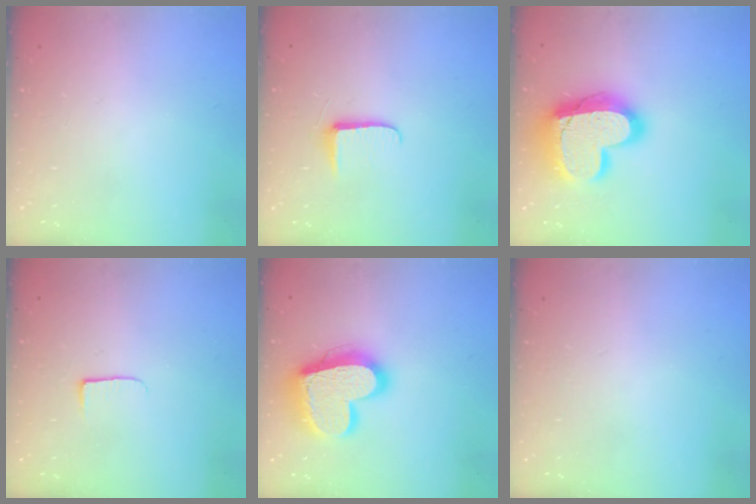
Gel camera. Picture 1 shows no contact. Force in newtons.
{"total": 5.6, "press": 5.6, "slide": 0.7}
{"total": 21.4, "press": 21.3, "slide": 1.7}
{"total": 5.0, "press": 4.9, "slide": 0.6}
{"total": 19.6, "press": 19.6, "slide": 1.5}
{"total": 0.0}